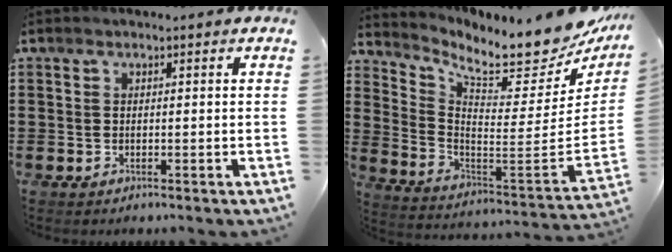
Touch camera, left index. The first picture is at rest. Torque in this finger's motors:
{"motor_torque": [2.14, 0.00, 0.52, 0.10]}